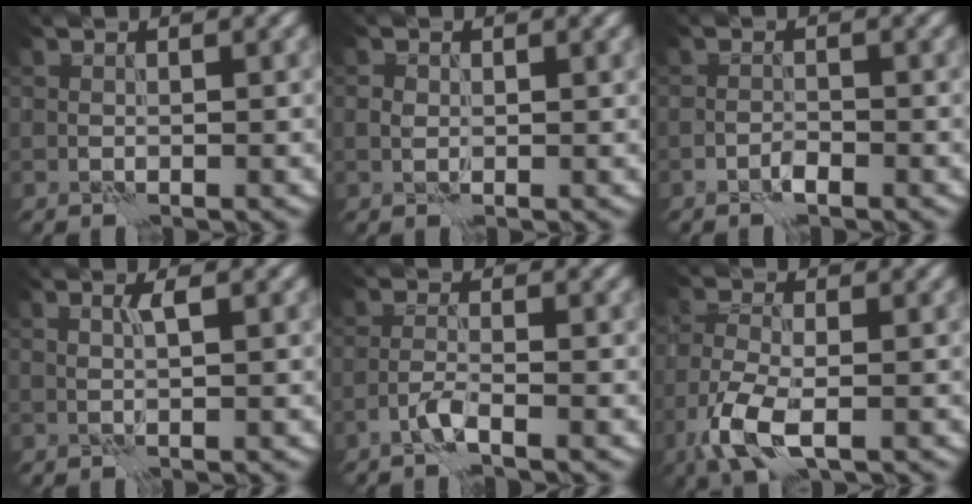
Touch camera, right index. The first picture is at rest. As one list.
[{"total": 0.9, "force": [0.2, 0.7, 0.5], "torque": [-0.011, -0.002, 0.003]}, {"total": 1.0, "force": [-0.8, 0.0, 0.5], "torque": [-0.009, 0.004, -0.016]}, {"total": 1.0, "force": [0.7, -0.7, 0.5], "torque": [-0.010, 0.001, 0.012]}, {"total": 1.6, "force": [-1.1, -0.2, 1.1], "torque": [-0.026, 0.004, -0.026]}, {"total": 5.4, "force": [-2.6, 2.0, 4.2], "torque": [-0.099, -0.009, -0.059]}]